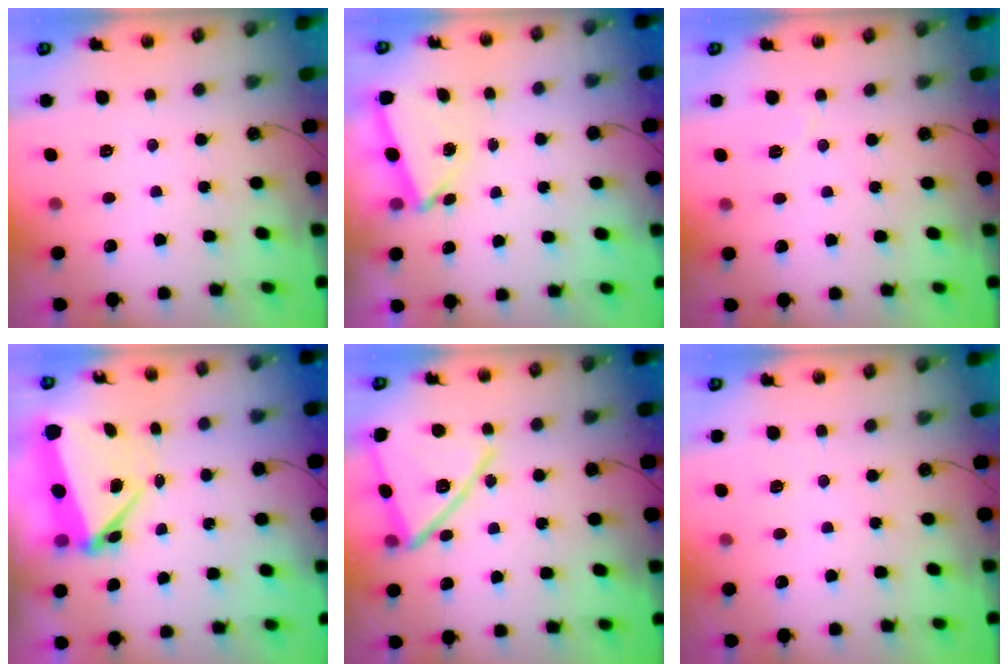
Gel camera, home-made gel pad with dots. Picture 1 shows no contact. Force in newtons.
{"total": 2.9, "press": 2.6, "slide": 1.2}
{"total": 3.7, "press": 3.4, "slide": 1.4}
{"total": 7.9, "press": 7.6, "slide": 2.0}
{"total": 19.0, "press": 19.0, "slide": 1.3}
{"total": 1.7, "press": 1.7, "slide": 0.4}